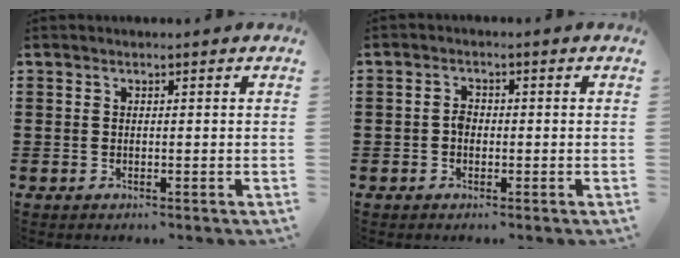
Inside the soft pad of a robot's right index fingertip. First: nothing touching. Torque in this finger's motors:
{"motor_torque": [0.48, -0.37, 0.09, 0.05]}